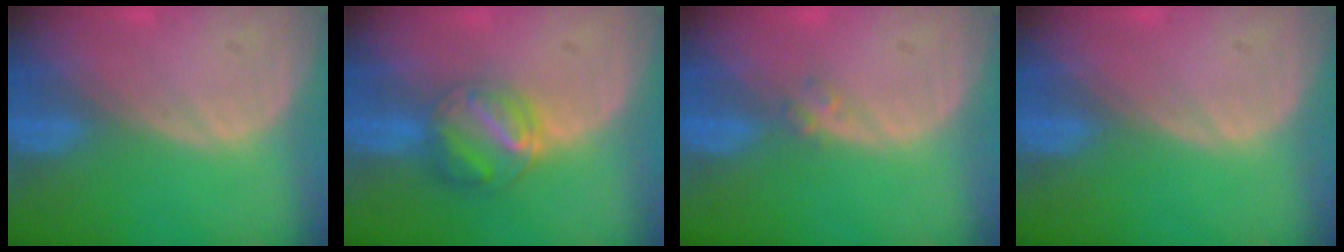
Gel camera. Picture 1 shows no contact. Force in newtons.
{"total": 6.4, "press": 5.6, "slide": 3.1}
{"total": 1.4, "press": 1.2, "slide": 0.7}
{"total": 0.0}